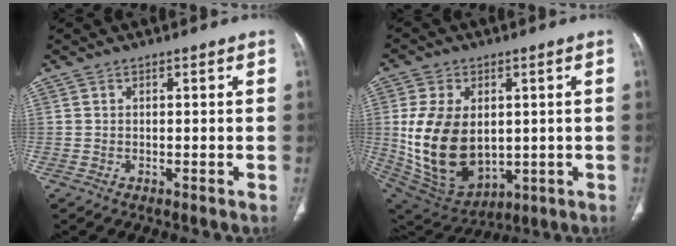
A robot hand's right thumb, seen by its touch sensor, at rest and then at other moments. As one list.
[{"total": 18.2, "force": [0.6, 12.3, 13.4], "torque": [-0.236, -0.015, 0.042]}]